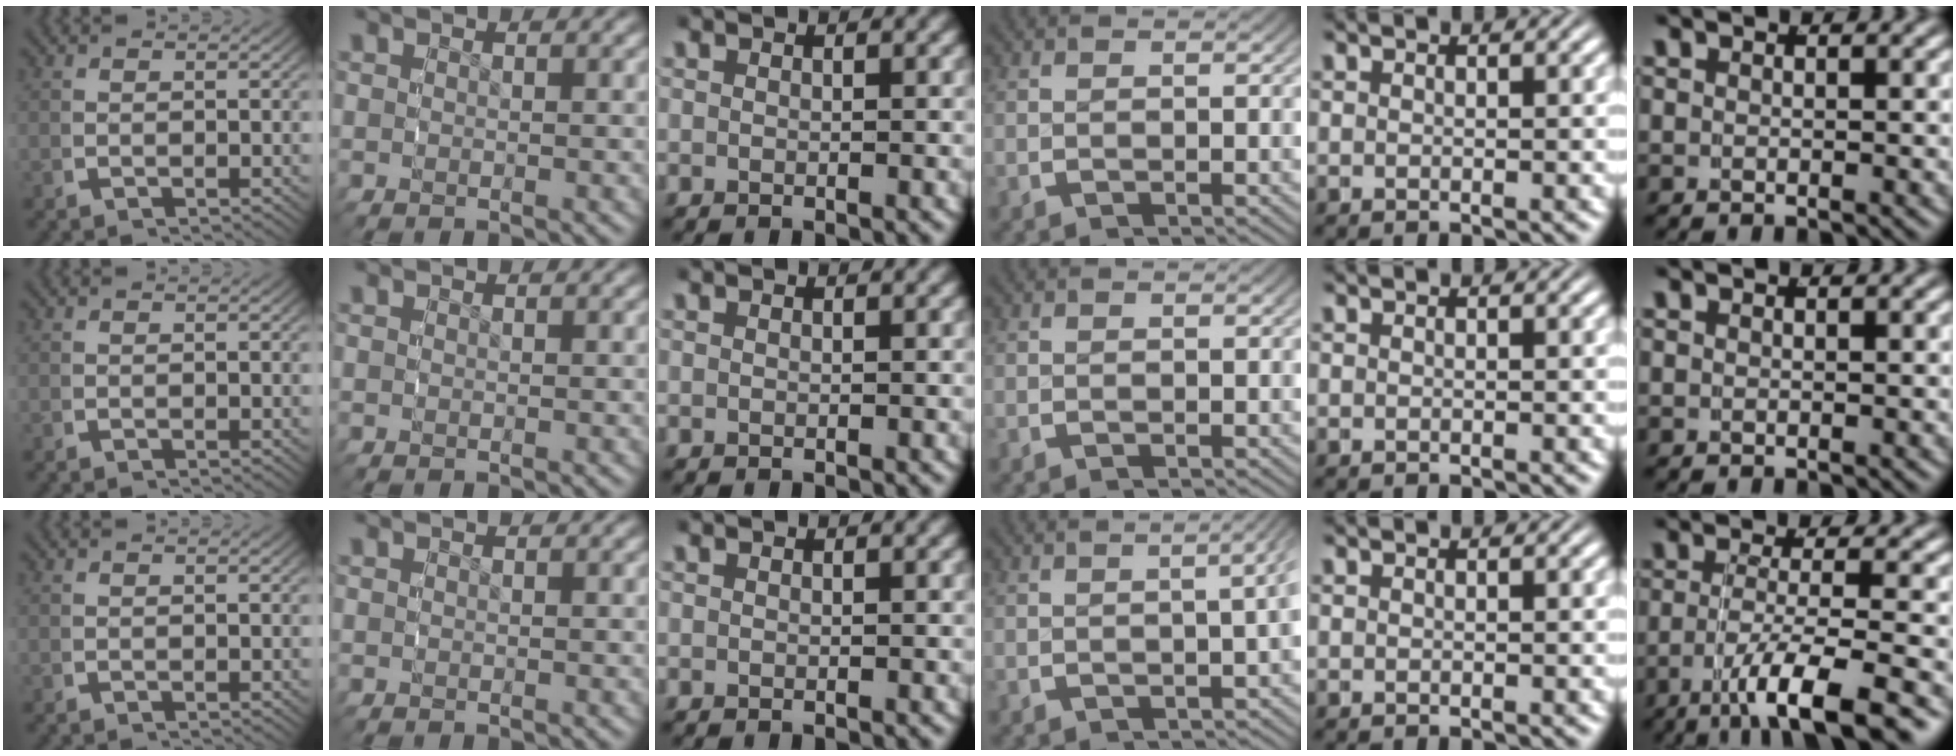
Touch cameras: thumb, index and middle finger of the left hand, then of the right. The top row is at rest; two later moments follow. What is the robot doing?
{"motion": "grasp_and_lifting", "object": "dispenser bottle"}